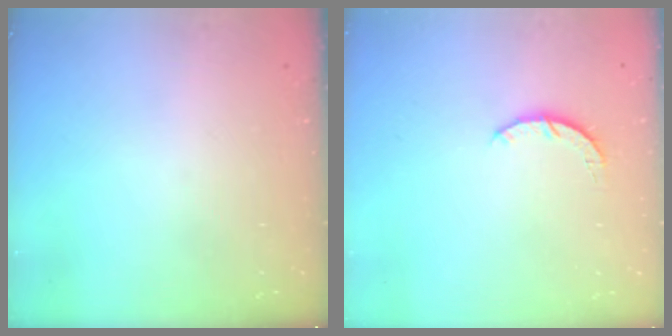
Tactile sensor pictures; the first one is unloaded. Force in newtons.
{"total": 3.0, "press": 3.0, "slide": 0.4}